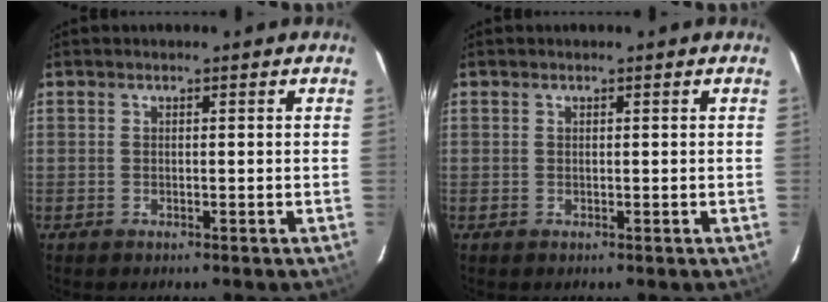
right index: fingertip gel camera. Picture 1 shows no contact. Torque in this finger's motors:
{"motor_torque": [-0.05, 0.13, 0.07, 0.02]}